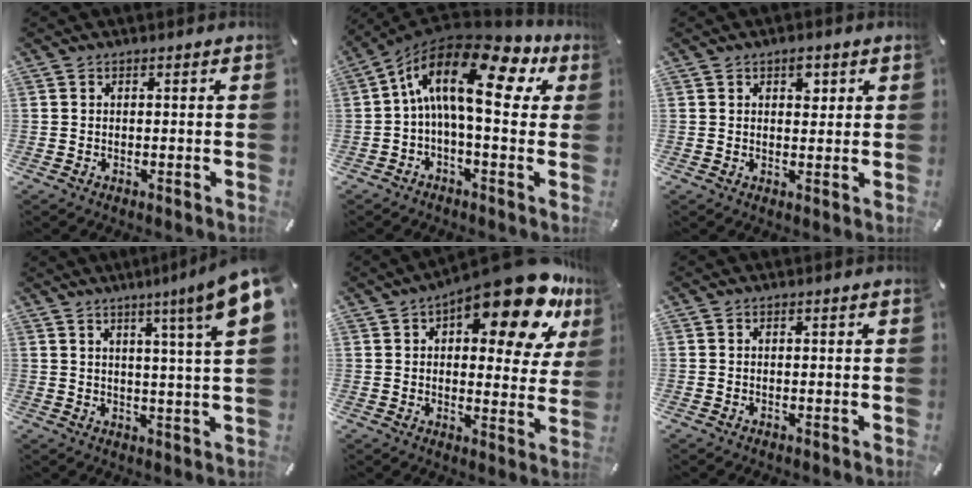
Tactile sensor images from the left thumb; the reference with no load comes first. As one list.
[{"total": 19.4, "force": [4.8, 8.1, 16.9], "torque": [-0.318, -0.030, 0.069]}, {"total": 3.1, "force": [1.6, 1.8, 1.9], "torque": [-0.009, -0.010, 0.022]}, {"total": 10.7, "force": [5.4, -0.6, 9.2], "torque": [-0.144, -0.035, 0.080]}, {"total": 20.5, "force": [11.5, 7.3, 15.2], "torque": [-0.204, -0.072, 0.181]}, {"total": 0.0}]